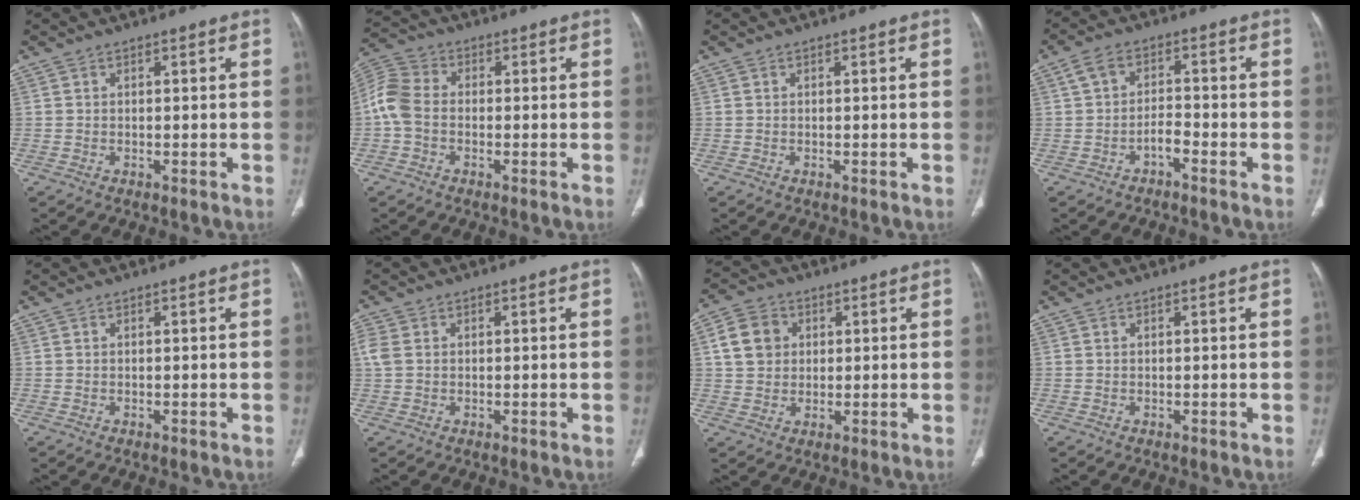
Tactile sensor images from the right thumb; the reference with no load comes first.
{"total": 6.9, "force": [-1.0, 5.0, 4.7], "torque": [-0.102, 0.019, -0.031]}
{"total": 0.0}
{"total": 4.1, "force": [-1.9, 2.2, 2.8], "torque": [-0.048, 0.027, -0.039]}
{"total": 0.0}
{"total": 2.6, "force": [0.5, 1.9, 1.7], "torque": [-0.057, 0.009, 0.011]}
{"total": 7.2, "force": [1.9, 6.1, 3.5], "torque": [-0.042, 0.001, 0.033]}
{"total": 0.0}